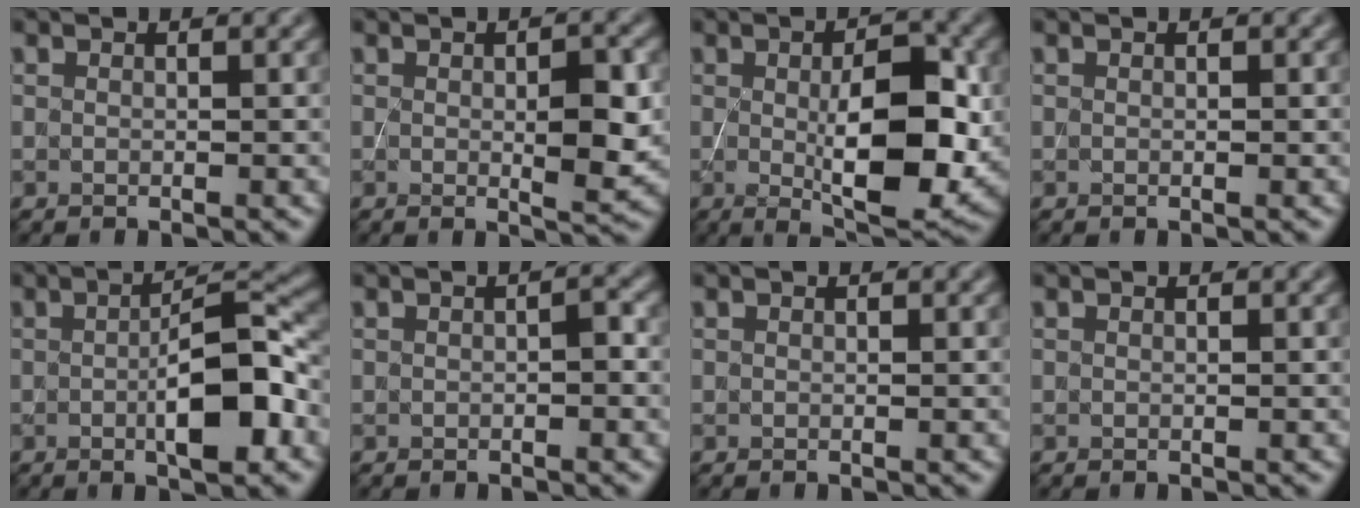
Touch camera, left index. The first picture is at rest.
{"total": 3.7, "force": [0.0, 1.0, 3.6], "torque": [-0.054, -0.004, 0.003]}
{"total": 8.7, "force": [-0.3, 3.4, 8.0], "torque": [-0.123, -0.007, 0.003]}
{"total": 0.0}
{"total": 6.7, "force": [-1.1, 1.7, 6.4], "torque": [-0.101, 0.006, -0.017]}
{"total": 0.9, "force": [-0.2, 0.1, 0.8], "torque": [-0.014, 0.005, -0.001]}
{"total": 0.0}
{"total": 0.0}